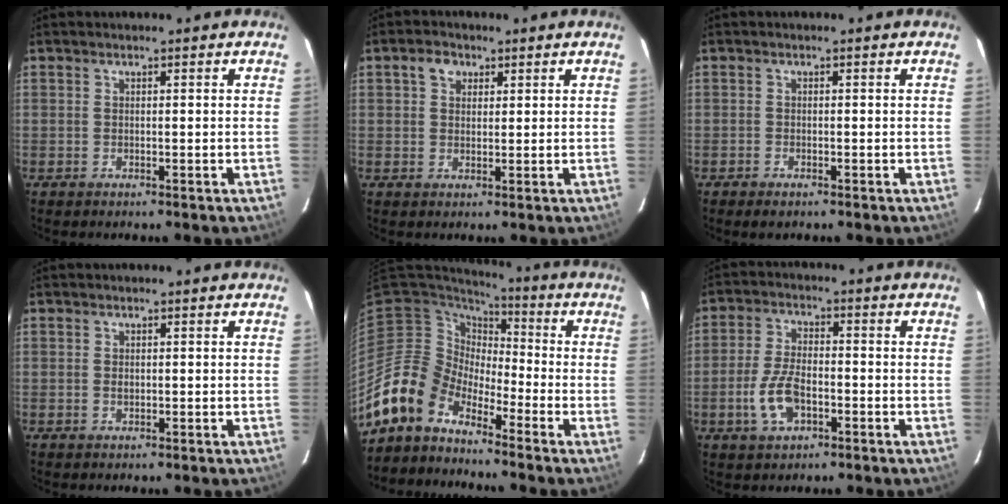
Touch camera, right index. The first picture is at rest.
{"total": 3.2, "force": [1.4, 2.5, 1.3], "torque": [-0.016, 0.012, 0.025]}
{"total": 1.3, "force": [-1.1, 0.5, 0.6], "torque": [-0.014, -0.005, -0.022]}
{"total": 0.7, "force": [0.0, 0.6, 0.4], "torque": [-0.006, -0.001, 0.000]}
{"total": 9.5, "force": [-8.1, 4.9, 0.4], "torque": [-0.017, 0.025, -0.169]}
{"total": 8.1, "force": [-3.0, 4.1, 6.3], "torque": [-0.138, 0.002, -0.054]}